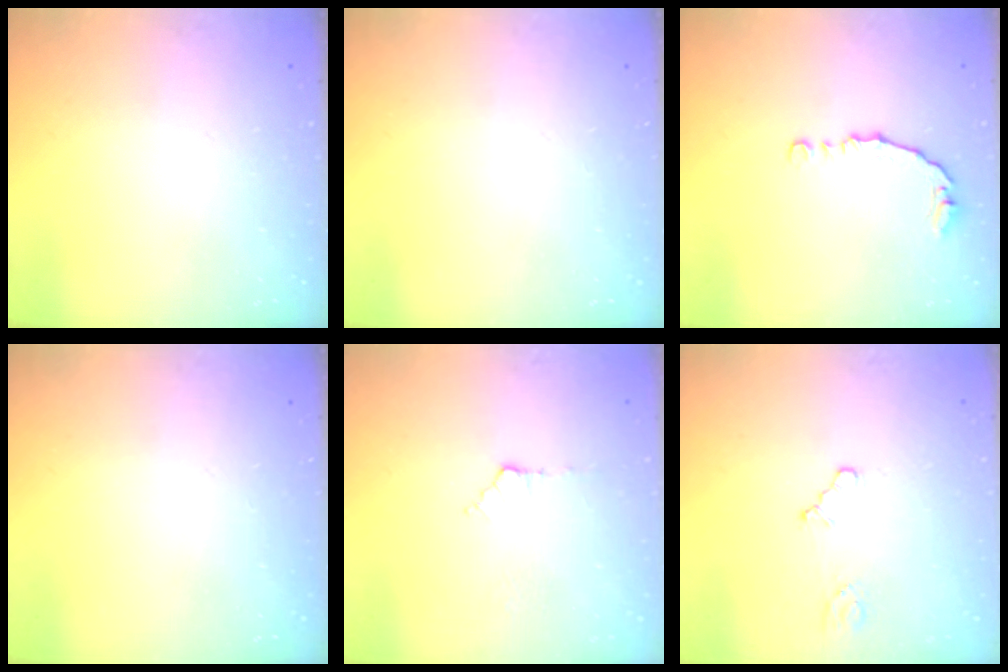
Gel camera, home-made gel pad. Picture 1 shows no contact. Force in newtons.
{"total": 0.0}
{"total": 7.0, "press": 6.9, "slide": 0.7}
{"total": 0.0}
{"total": 3.2, "press": 3.0, "slide": 1.1}
{"total": 2.6, "press": 2.6, "slide": 0.4}